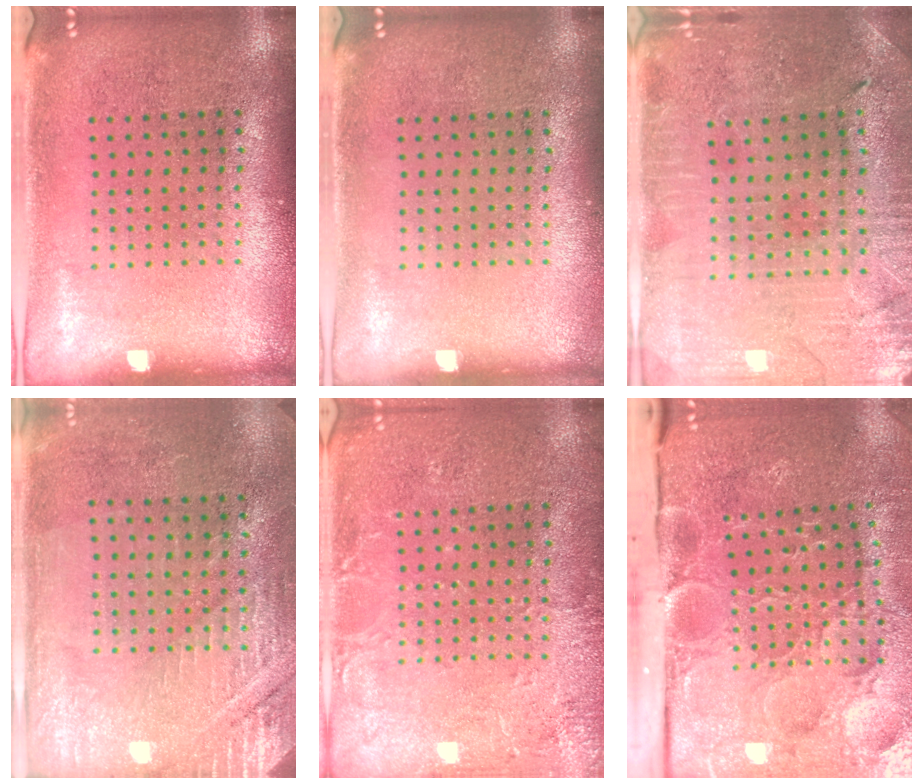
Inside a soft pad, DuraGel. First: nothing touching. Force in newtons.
{"total": 0.0}
{"total": 1.0, "press": 0.9, "slide": 0.2}
{"total": 2.9, "press": 2.8, "slide": 0.7}
{"total": 2.9, "press": 2.9, "slide": 0.4}
{"total": 4.1, "press": 3.7, "slide": 1.7}